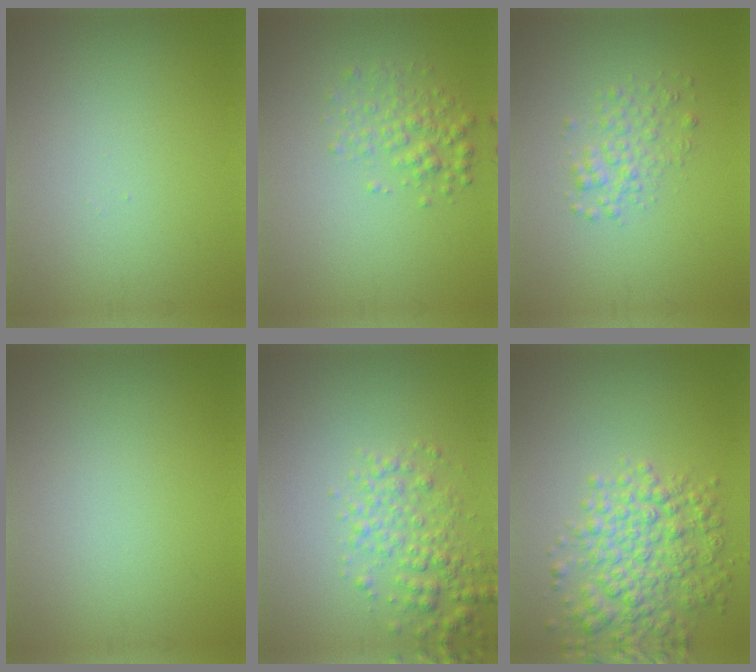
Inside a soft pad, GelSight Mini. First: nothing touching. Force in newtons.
{"total": 2.4, "press": 2.4, "slide": 0.1}
{"total": 2.1, "press": 2.1, "slide": 0.1}
{"total": 0.0}
{"total": 3.3, "press": 3.3, "slide": 0.1}
{"total": 5.6, "press": 5.6, "slide": 0.2}